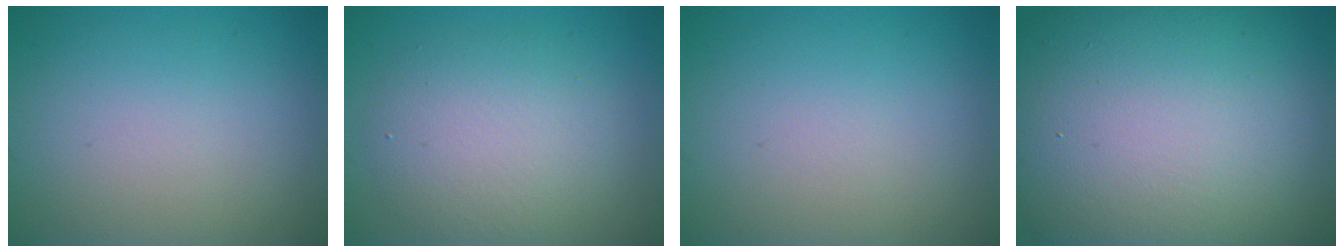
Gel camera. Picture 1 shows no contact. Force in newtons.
{"total": 4.8, "press": 4.8, "slide": 0.3}
{"total": 0.0}
{"total": 20.5, "press": 20.4, "slide": 1.2}